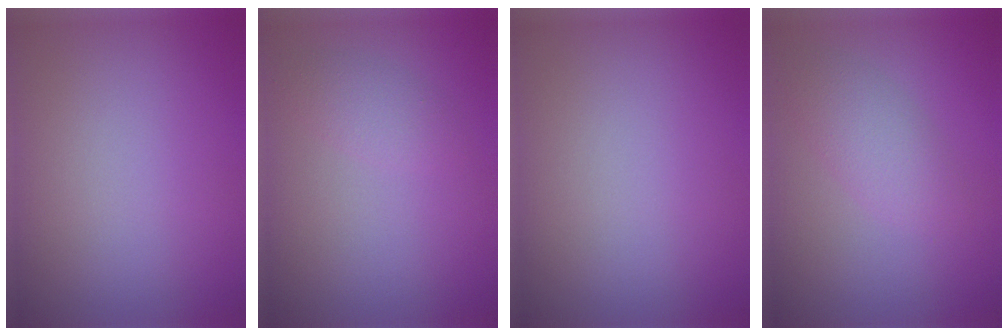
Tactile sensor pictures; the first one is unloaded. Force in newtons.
{"total": 1.6, "press": 1.6, "slide": 0.0}
{"total": 0.0}
{"total": 2.5, "press": 2.5, "slide": 0.0}